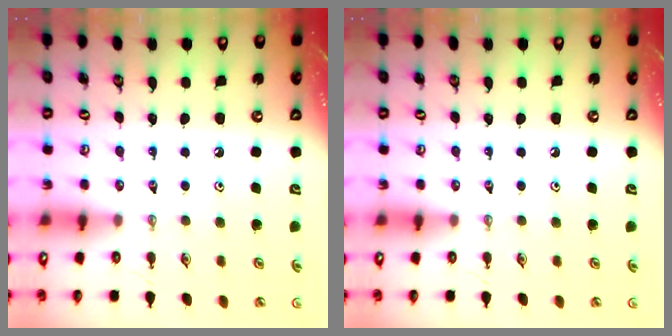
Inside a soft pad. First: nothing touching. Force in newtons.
{"total": 0.0}